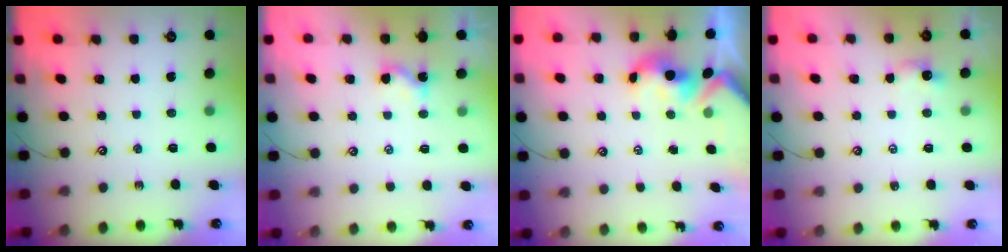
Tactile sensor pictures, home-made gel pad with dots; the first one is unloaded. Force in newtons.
{"total": 1.6, "press": 1.5, "slide": 0.3}
{"total": 2.2, "press": 2.1, "slide": 0.7}
{"total": 1.1, "press": 1.1, "slide": 0.2}